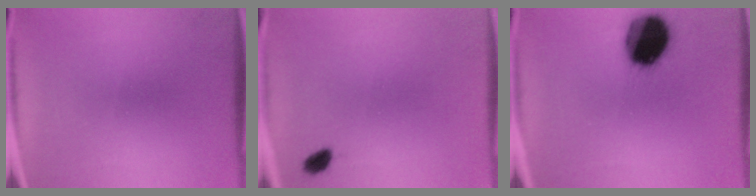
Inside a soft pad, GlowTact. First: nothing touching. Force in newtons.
{"total": 1.9}
{"total": 18.6}